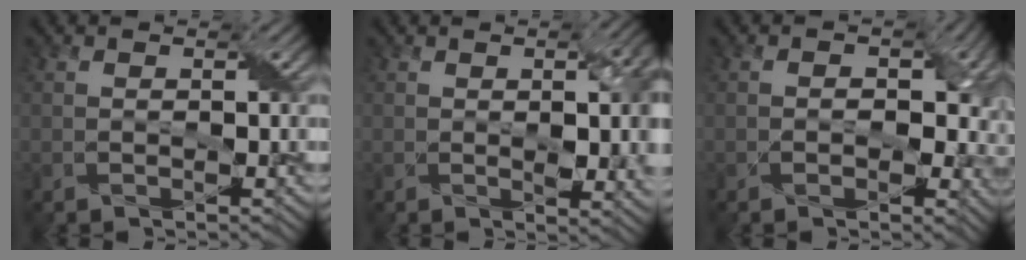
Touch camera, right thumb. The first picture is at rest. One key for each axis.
{"total": 6.4, "fx": 0.5, "fy": 2.3, "fz": 5.9, "tx": -0.085, "ty": -0.005, "tz": 0.016}
{"total": 5.3, "fx": -0.4, "fy": 3.5, "fz": 3.9, "tx": -0.043, "ty": -0.012, "tz": -0.001}